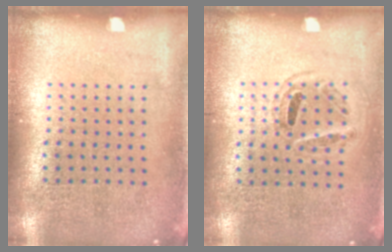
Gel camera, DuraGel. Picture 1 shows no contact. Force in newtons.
{"total": 0.9, "press": 0.8, "slide": 0.4}